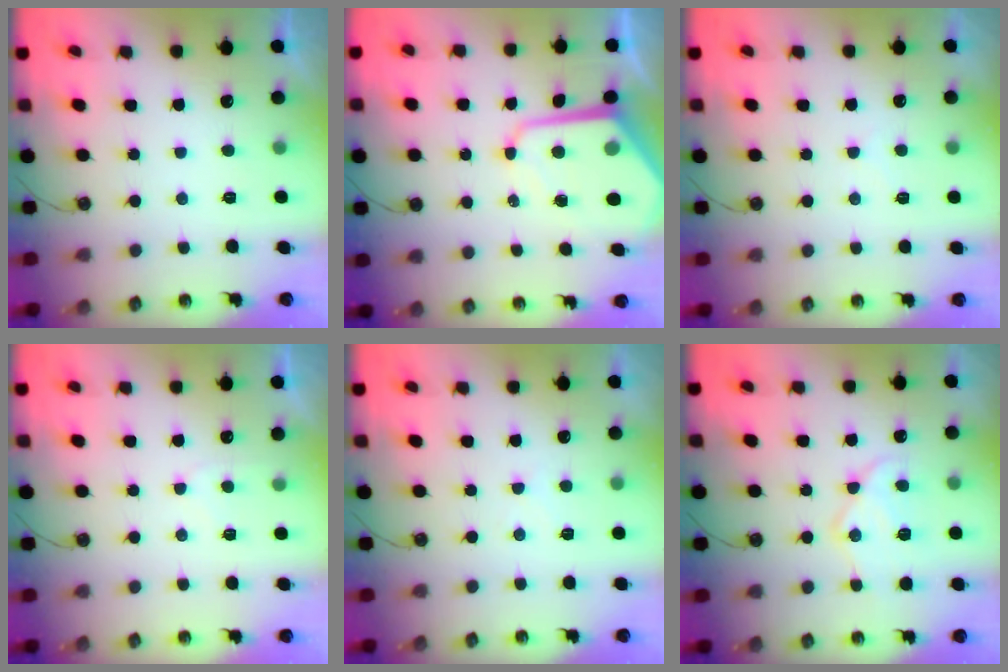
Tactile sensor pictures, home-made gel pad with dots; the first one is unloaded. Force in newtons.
{"total": 10.9, "press": 10.8, "slide": 0.9}
{"total": 5.0, "press": 4.9, "slide": 0.7}
{"total": 5.1, "press": 5.1, "slide": 0.6}
{"total": 3.5, "press": 3.4, "slide": 0.5}
{"total": 13.9, "press": 13.8, "slide": 1.0}